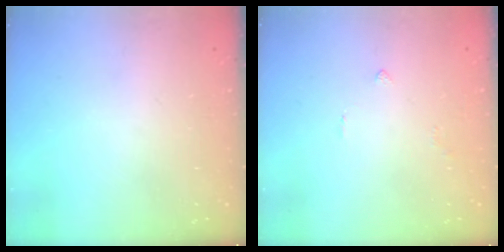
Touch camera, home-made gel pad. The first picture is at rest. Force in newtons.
{"total": 1.4, "press": 1.3, "slide": 0.5}